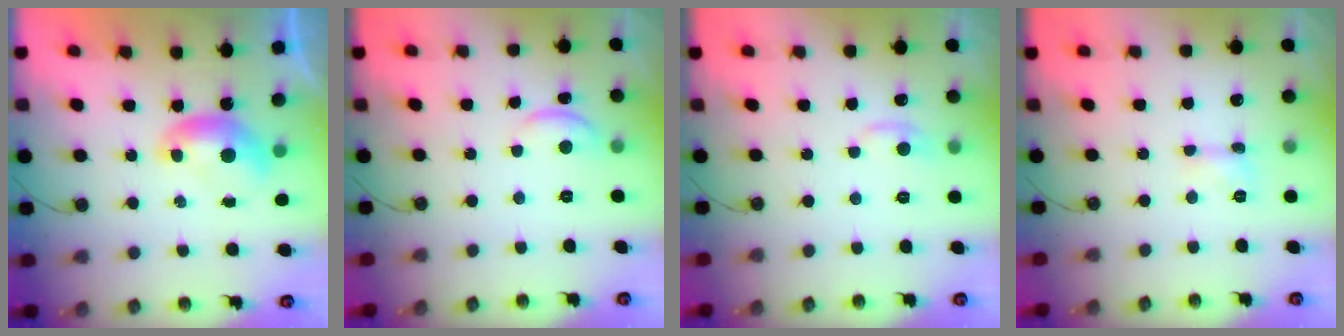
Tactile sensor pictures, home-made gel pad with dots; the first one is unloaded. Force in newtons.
{"total": 2.2, "press": 2.1, "slide": 0.5}
{"total": 1.1, "press": 0.7, "slide": 0.8}
{"total": 3.1, "press": 3.0, "slide": 0.6}